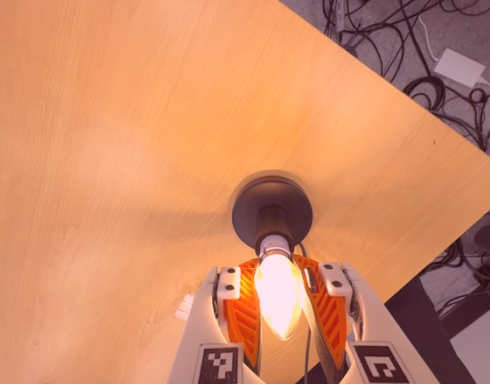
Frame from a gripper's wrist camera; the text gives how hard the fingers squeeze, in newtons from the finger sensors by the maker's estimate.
{"total": 25.1, "left": 23.5, "right": 26.8}